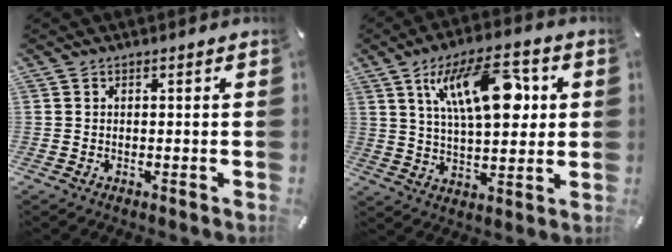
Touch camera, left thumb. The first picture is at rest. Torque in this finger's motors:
{"motor_torque": [2.11, 2.15, 1.47, -1.30, 0.52]}